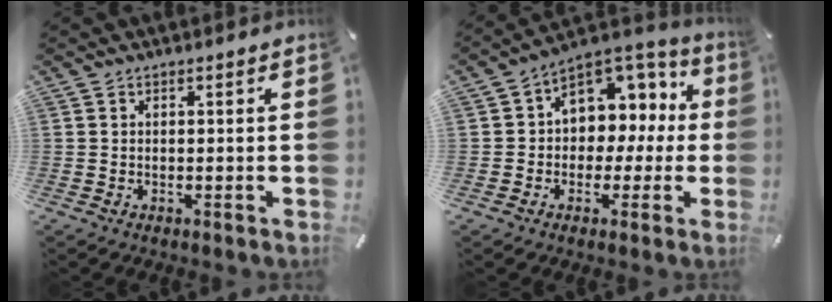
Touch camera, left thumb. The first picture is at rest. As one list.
[{"total": 8.7, "force": [2.5, 7.7, 3.3], "torque": [-0.044, -0.029, 0.048]}]